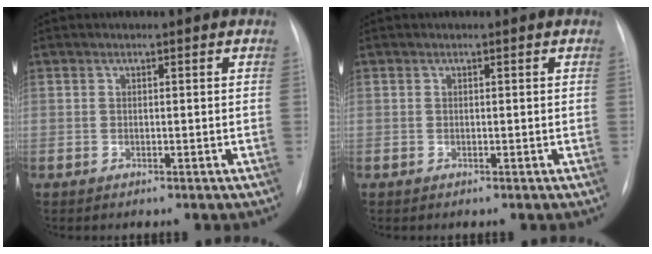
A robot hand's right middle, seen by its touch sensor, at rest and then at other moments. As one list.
[{"total": 0.0}]